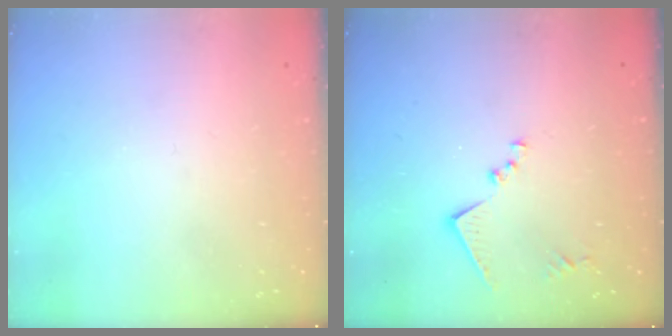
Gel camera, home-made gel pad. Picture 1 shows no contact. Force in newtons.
{"total": 10.1, "press": 10.1, "slide": 0.6}